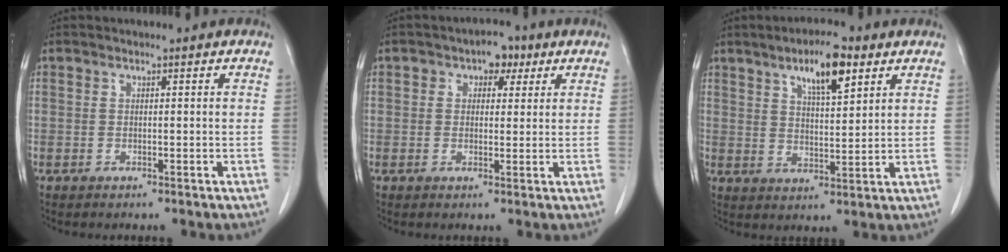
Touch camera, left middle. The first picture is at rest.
{"total": 4.0, "force": [1.9, 2.5, 2.5], "torque": [-0.033, 0.015, 0.025]}
{"total": 8.3, "force": [4.8, 1.9, 6.5], "torque": [-0.113, 0.004, 0.080]}